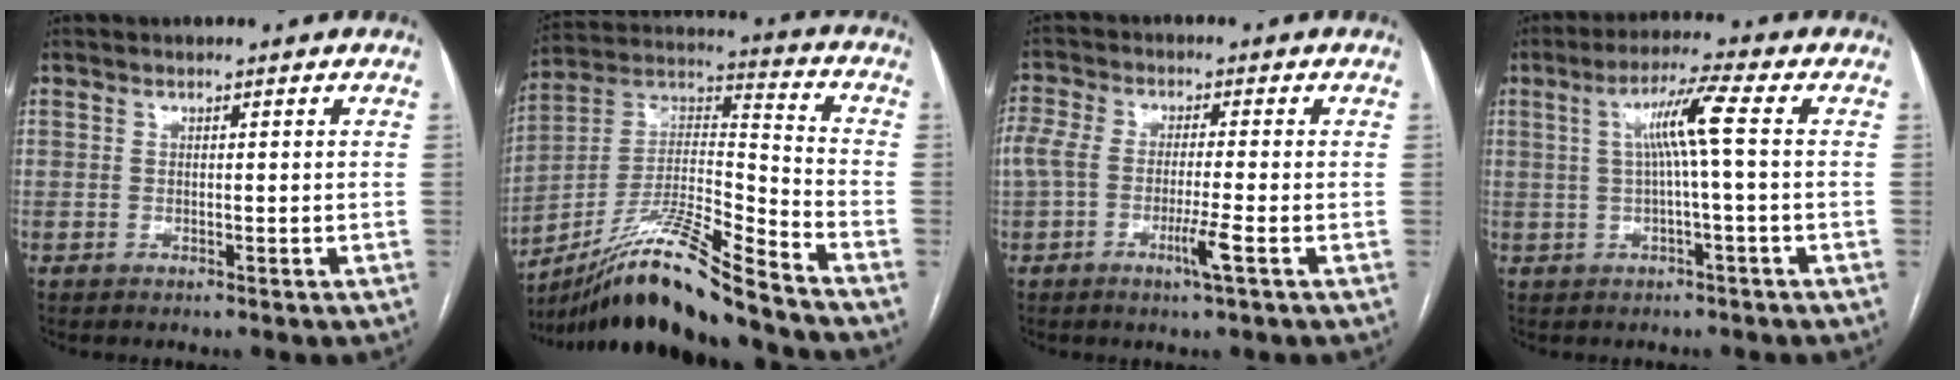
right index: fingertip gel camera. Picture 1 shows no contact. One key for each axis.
{"total": 17.3, "fx": -14.3, "fy": -0.1, "fz": 9.8, "tx": -0.192, "ty": 0.012, "tz": -0.259}
{"total": 7.0, "fx": -2.3, "fy": 1.1, "fz": 6.5, "tx": -0.150, "ty": 0.010, "tz": -0.044}
{"total": 6.4, "fx": 0.7, "fy": -0.9, "fz": 6.3, "tx": -0.113, "ty": 0.014, "tz": 0.016}